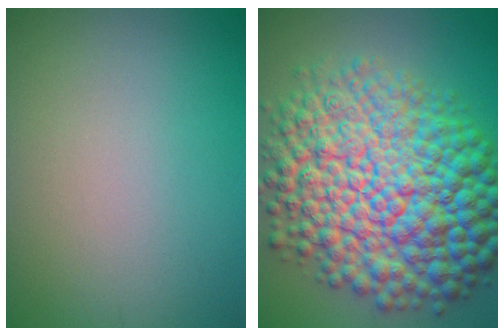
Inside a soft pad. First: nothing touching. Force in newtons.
{"total": 15.9, "press": 15.9, "slide": 0.1}